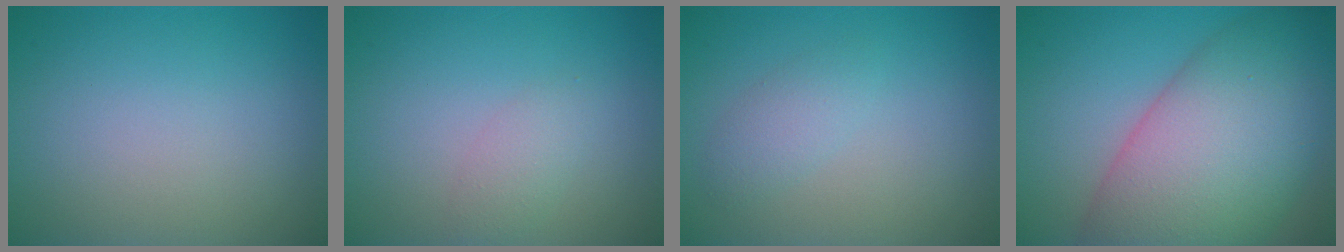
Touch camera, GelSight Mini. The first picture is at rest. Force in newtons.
{"total": 1.5, "press": 1.5, "slide": 0.1}
{"total": 1.6, "press": 1.6, "slide": 0.0}
{"total": 13.0, "press": 13.0, "slide": 0.6}